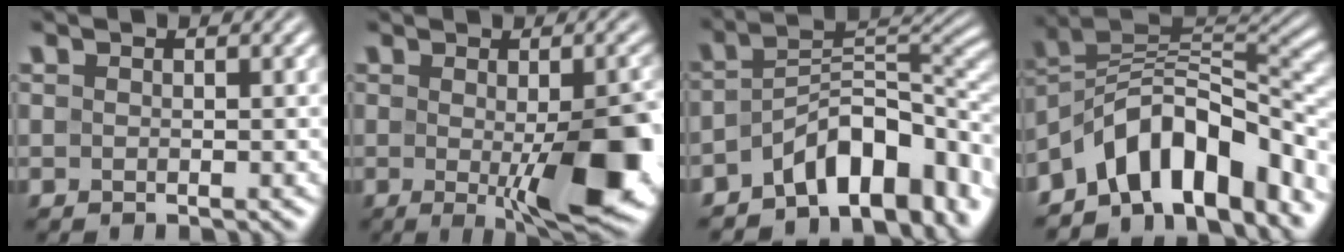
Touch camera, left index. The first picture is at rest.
{"total": 11.0, "force": [-2.1, 3.2, 10.3], "torque": [-0.137, -0.025, -0.020]}
{"total": 10.3, "force": [-5.7, 5.2, 6.8], "torque": [-0.083, 0.003, -0.107]}
{"total": 10.1, "force": [-6.1, 4.7, 6.6], "torque": [-0.090, 0.013, -0.122]}